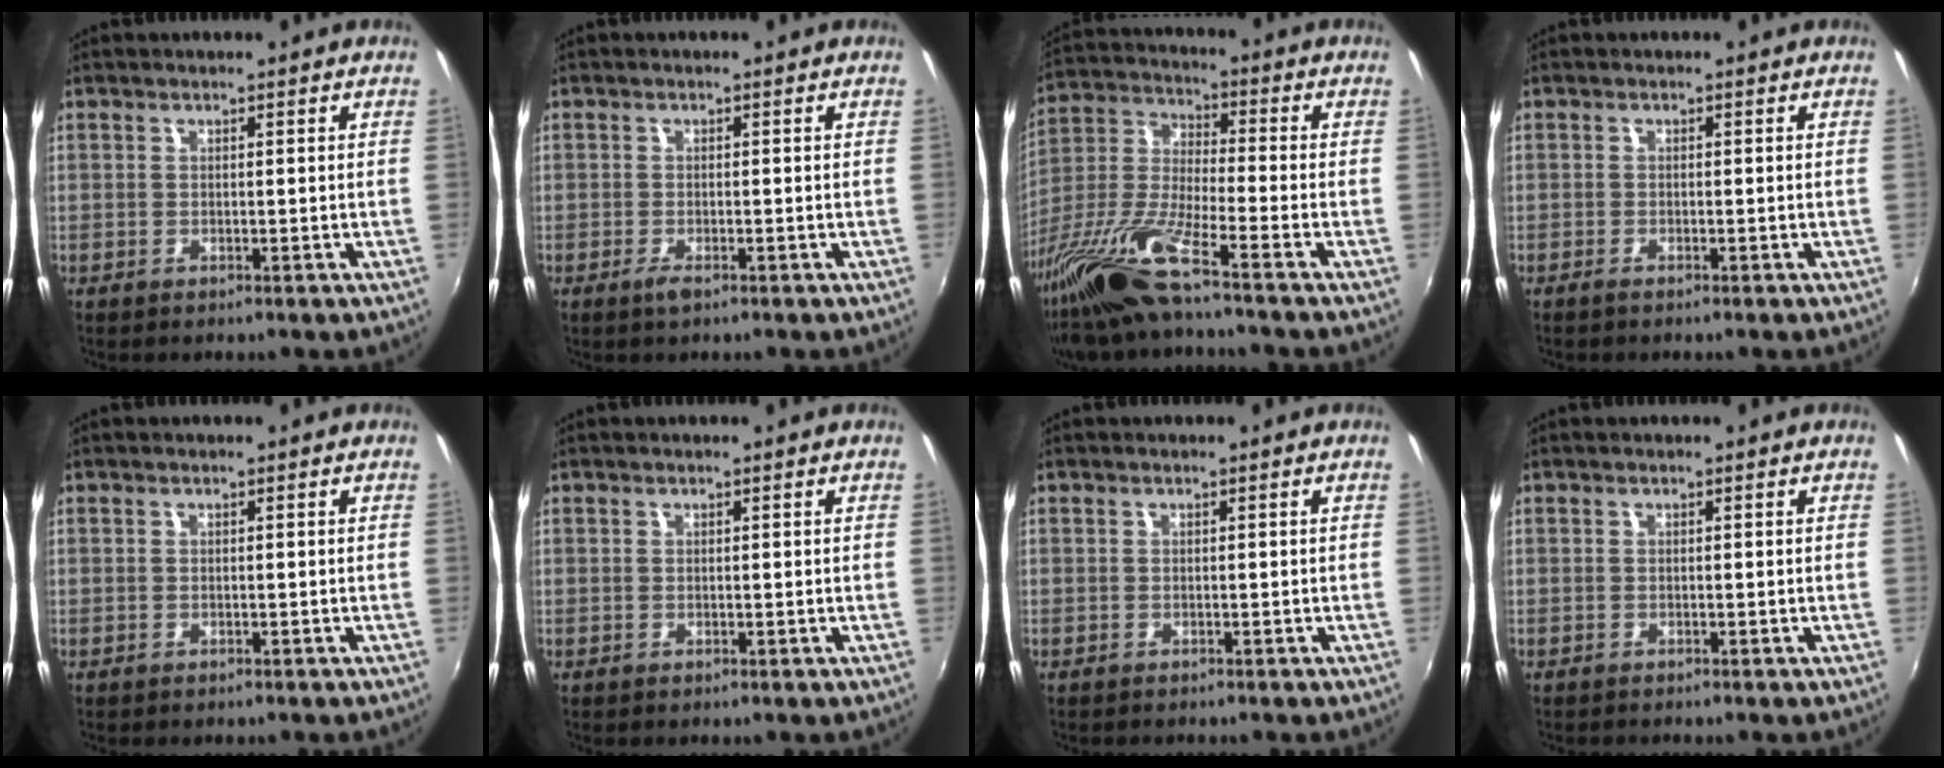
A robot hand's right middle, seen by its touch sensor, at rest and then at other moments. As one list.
[{"total": 1.7, "force": [-1.2, 0.4, 1.2], "torque": [-0.026, -0.006, -0.023]}, {"total": 15.8, "force": [-12.3, 0.2, 10.0], "torque": [-0.216, -0.026, -0.246]}, {"total": 0.9, "force": [-0.8, 0.0, 0.4], "torque": [-0.008, -0.003, -0.017]}, {"total": 0.5, "force": [-0.5, 0.2, 0.0], "torque": [-0.003, 0.000, -0.007]}, {"total": 0.0}, {"total": 0.5, "force": [-0.5, -0.1, 0.1], "torque": [-0.002, -0.002, -0.008]}, {"total": 0.6, "force": [-0.5, -0.2, 0.1], "torque": [0.001, -0.003, -0.010]}]